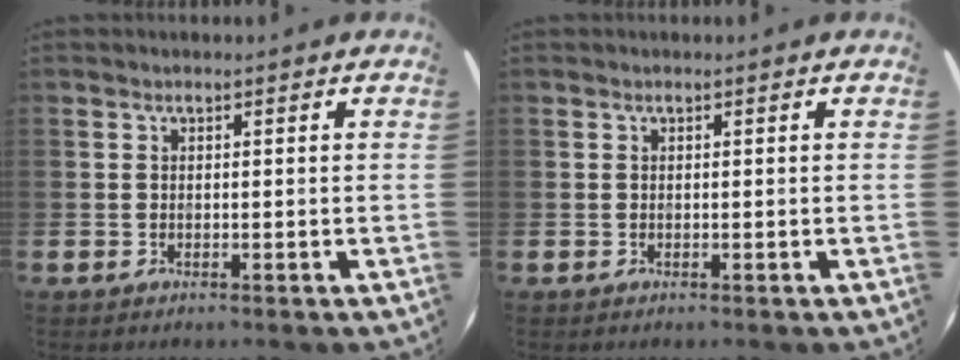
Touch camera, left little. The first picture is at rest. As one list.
[{"total": 0.0}]